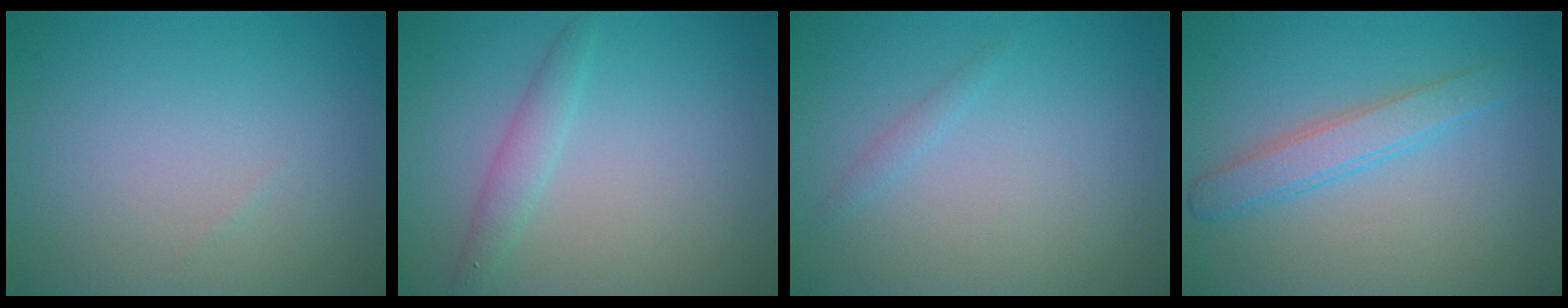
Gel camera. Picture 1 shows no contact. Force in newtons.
{"total": 1.8, "press": 1.8, "slide": 0.0}
{"total": 0.7, "press": 0.7, "slide": 0.0}
{"total": 2.8, "press": 2.8, "slide": 0.2}